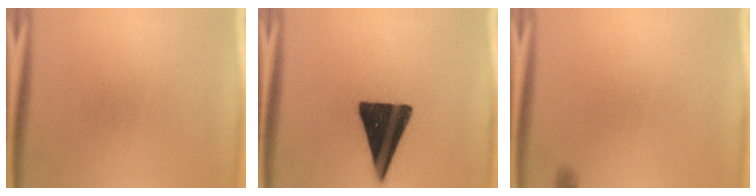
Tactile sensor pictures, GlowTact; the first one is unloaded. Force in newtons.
{"total": 18.9}
{"total": 0.7}